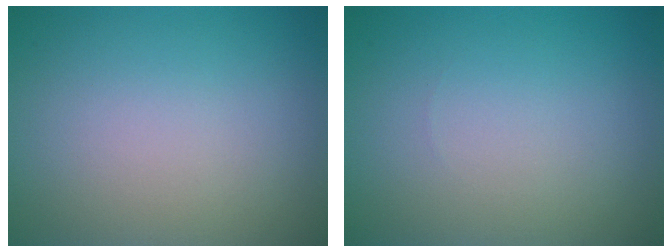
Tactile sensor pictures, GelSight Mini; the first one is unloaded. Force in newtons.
{"total": 0.0}